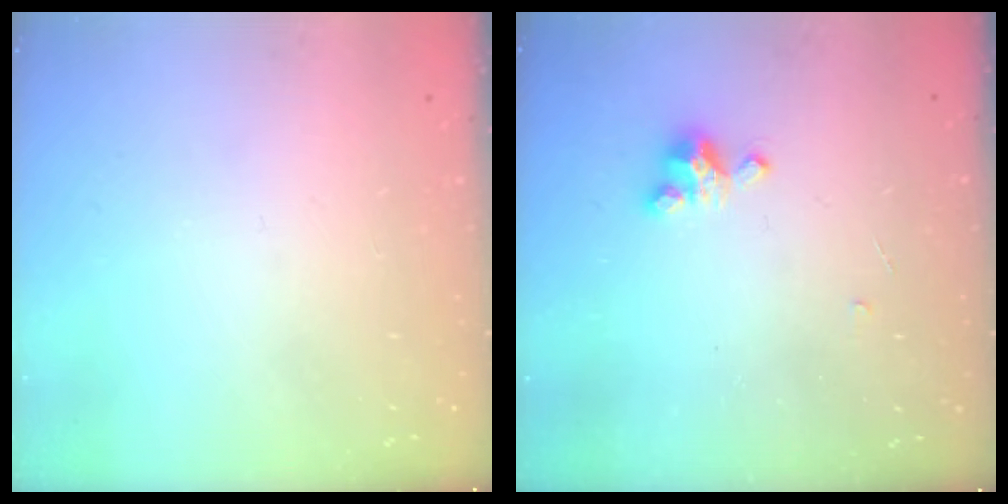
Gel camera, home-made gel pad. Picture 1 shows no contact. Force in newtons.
{"total": 2.6, "press": 2.6, "slide": 0.3}